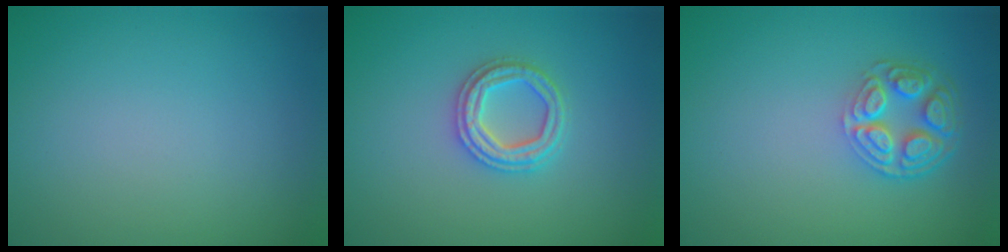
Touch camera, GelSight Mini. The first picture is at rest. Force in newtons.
{"total": 2.7, "press": 2.6, "slide": 0.7}
{"total": 4.3, "press": 3.3, "slide": 2.8}